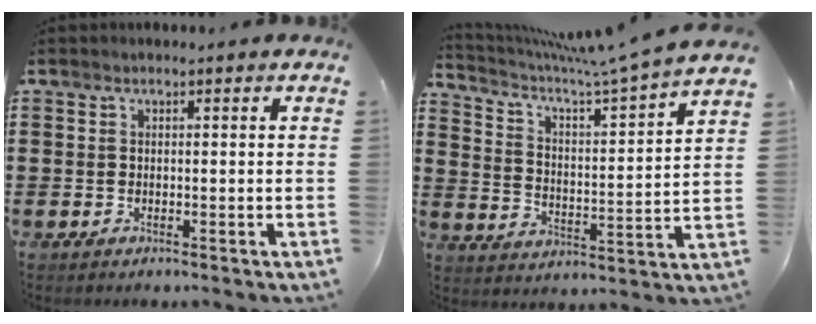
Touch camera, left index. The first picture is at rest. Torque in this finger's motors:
{"motor_torque": [0.12, 0.07, 0.25, 0.15]}